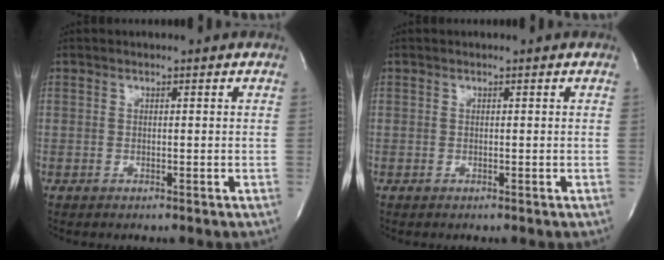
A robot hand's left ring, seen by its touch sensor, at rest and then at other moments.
{"total": 0.0}